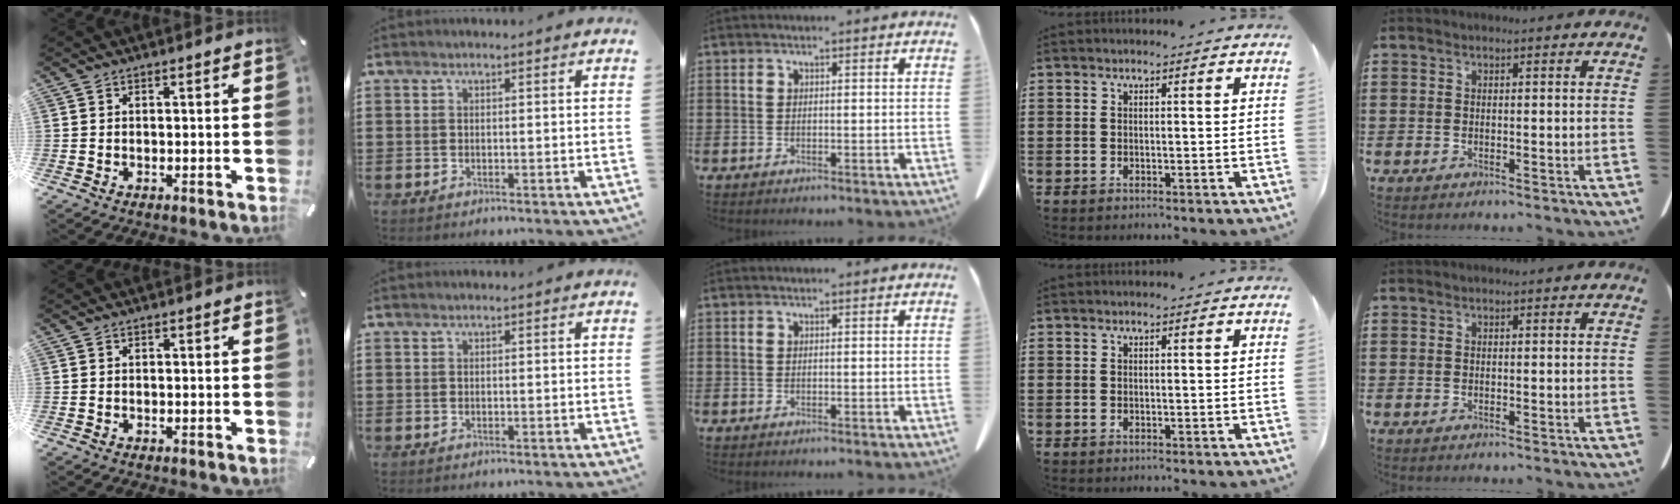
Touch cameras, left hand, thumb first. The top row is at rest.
{}